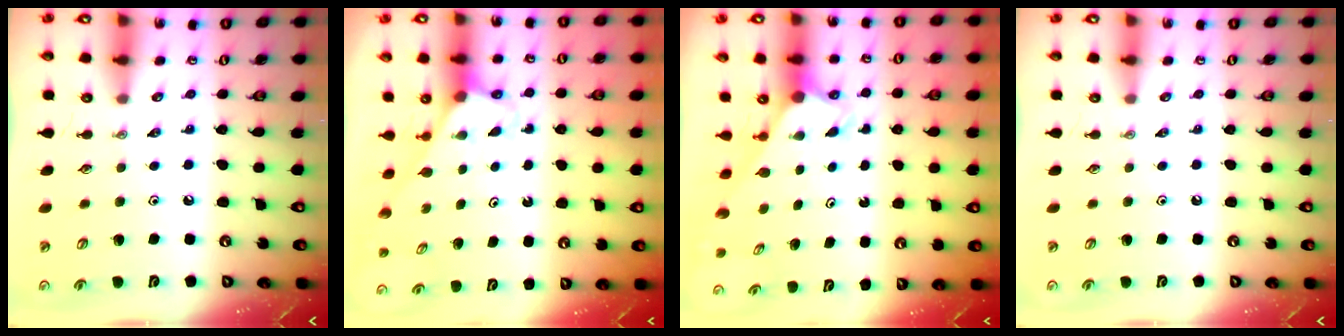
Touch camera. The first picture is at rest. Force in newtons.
{"total": 2.8, "press": 2.8, "slide": 0.3}
{"total": 2.5, "press": 2.5, "slide": 0.2}
{"total": 0.0}